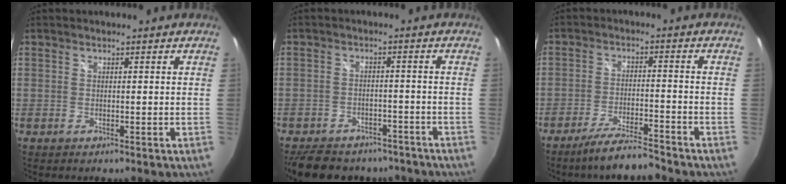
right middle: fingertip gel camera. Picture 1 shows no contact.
{"total": 15.8, "force": [-12.7, 7.3, 6.2], "torque": [-0.140, 0.002, -0.170]}
{"total": 8.3, "force": [-7.3, 0.3, 3.9], "torque": [-0.090, -0.011, -0.127]}